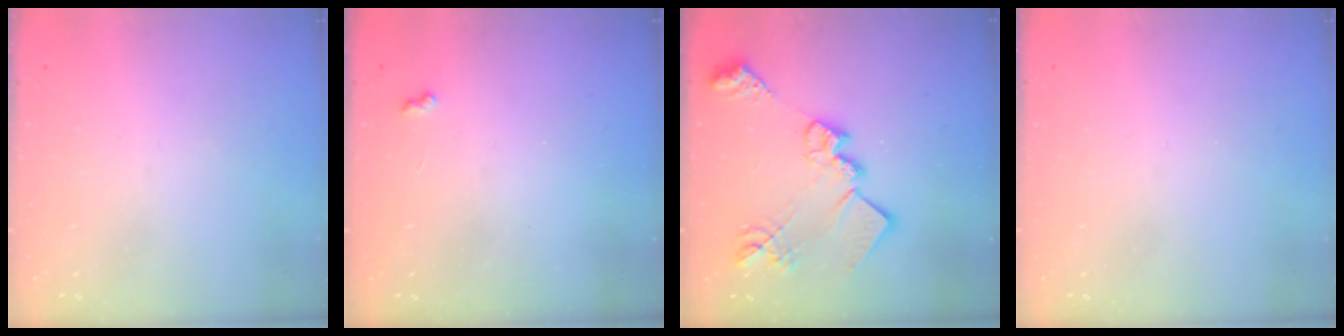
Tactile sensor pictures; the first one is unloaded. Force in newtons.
{"total": 3.4, "press": 3.4, "slide": 0.5}
{"total": 20.5, "press": 20.5, "slide": 1.2}
{"total": 0.0}